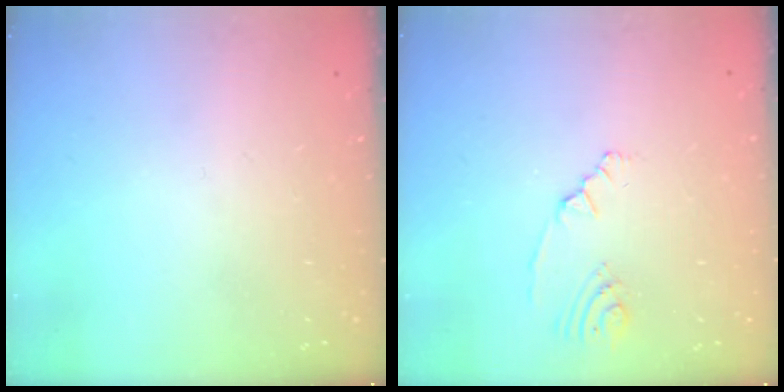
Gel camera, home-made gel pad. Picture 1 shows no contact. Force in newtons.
{"total": 2.5, "press": 2.2, "slide": 1.1}